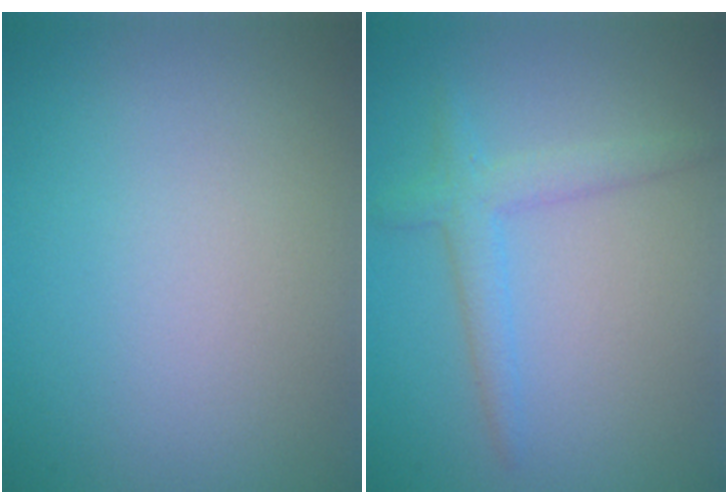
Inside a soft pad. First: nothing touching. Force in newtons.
{"total": 2.5, "press": 2.5, "slide": 0.1}